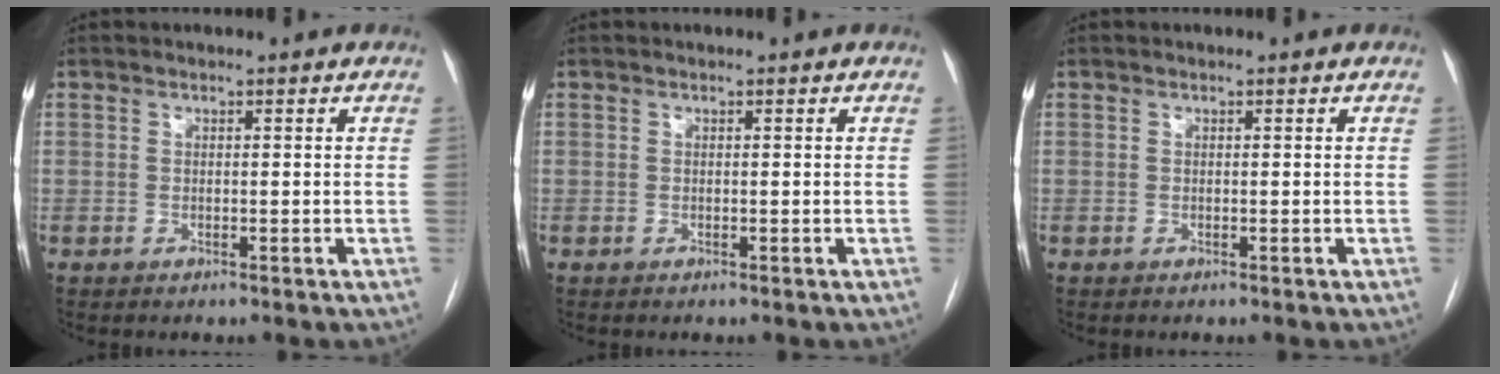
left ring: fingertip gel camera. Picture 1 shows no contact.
{"total": 0.0}
{"total": 0.0}